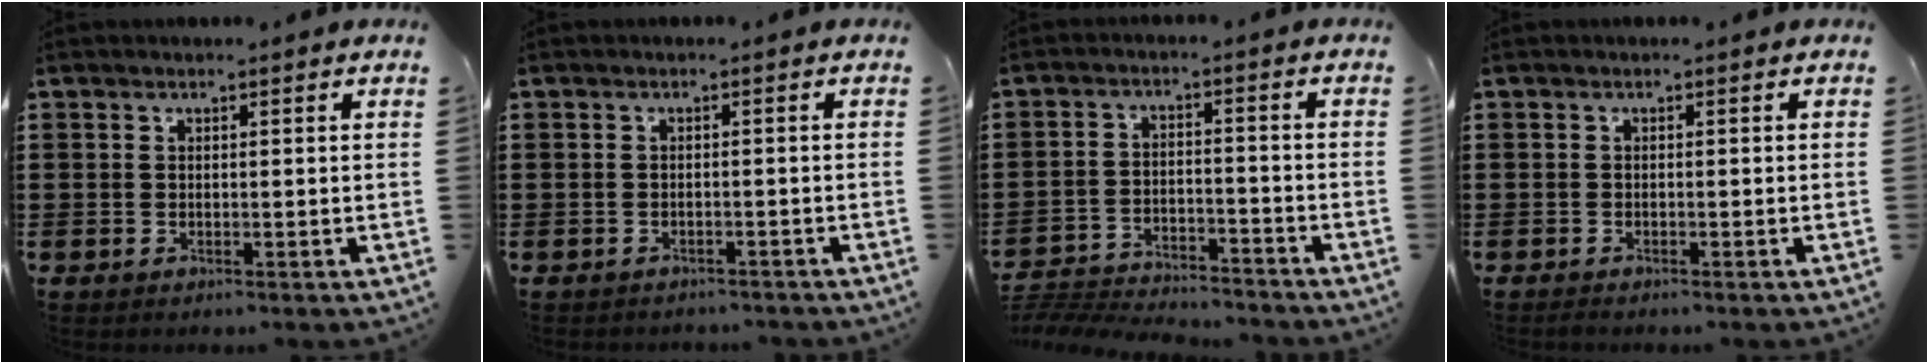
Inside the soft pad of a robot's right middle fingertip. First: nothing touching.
{"total": 1.2, "force": [-1.1, 0.3, -0.2], "torque": [-0.002, 0.003, -0.027]}
{"total": 4.9, "force": [-4.8, 0.7, 0.4], "torque": [-0.023, 0.003, -0.106]}
{"total": 0.5, "force": [-0.5, 0.0, 0.1], "torque": [-0.004, -0.004, -0.010]}